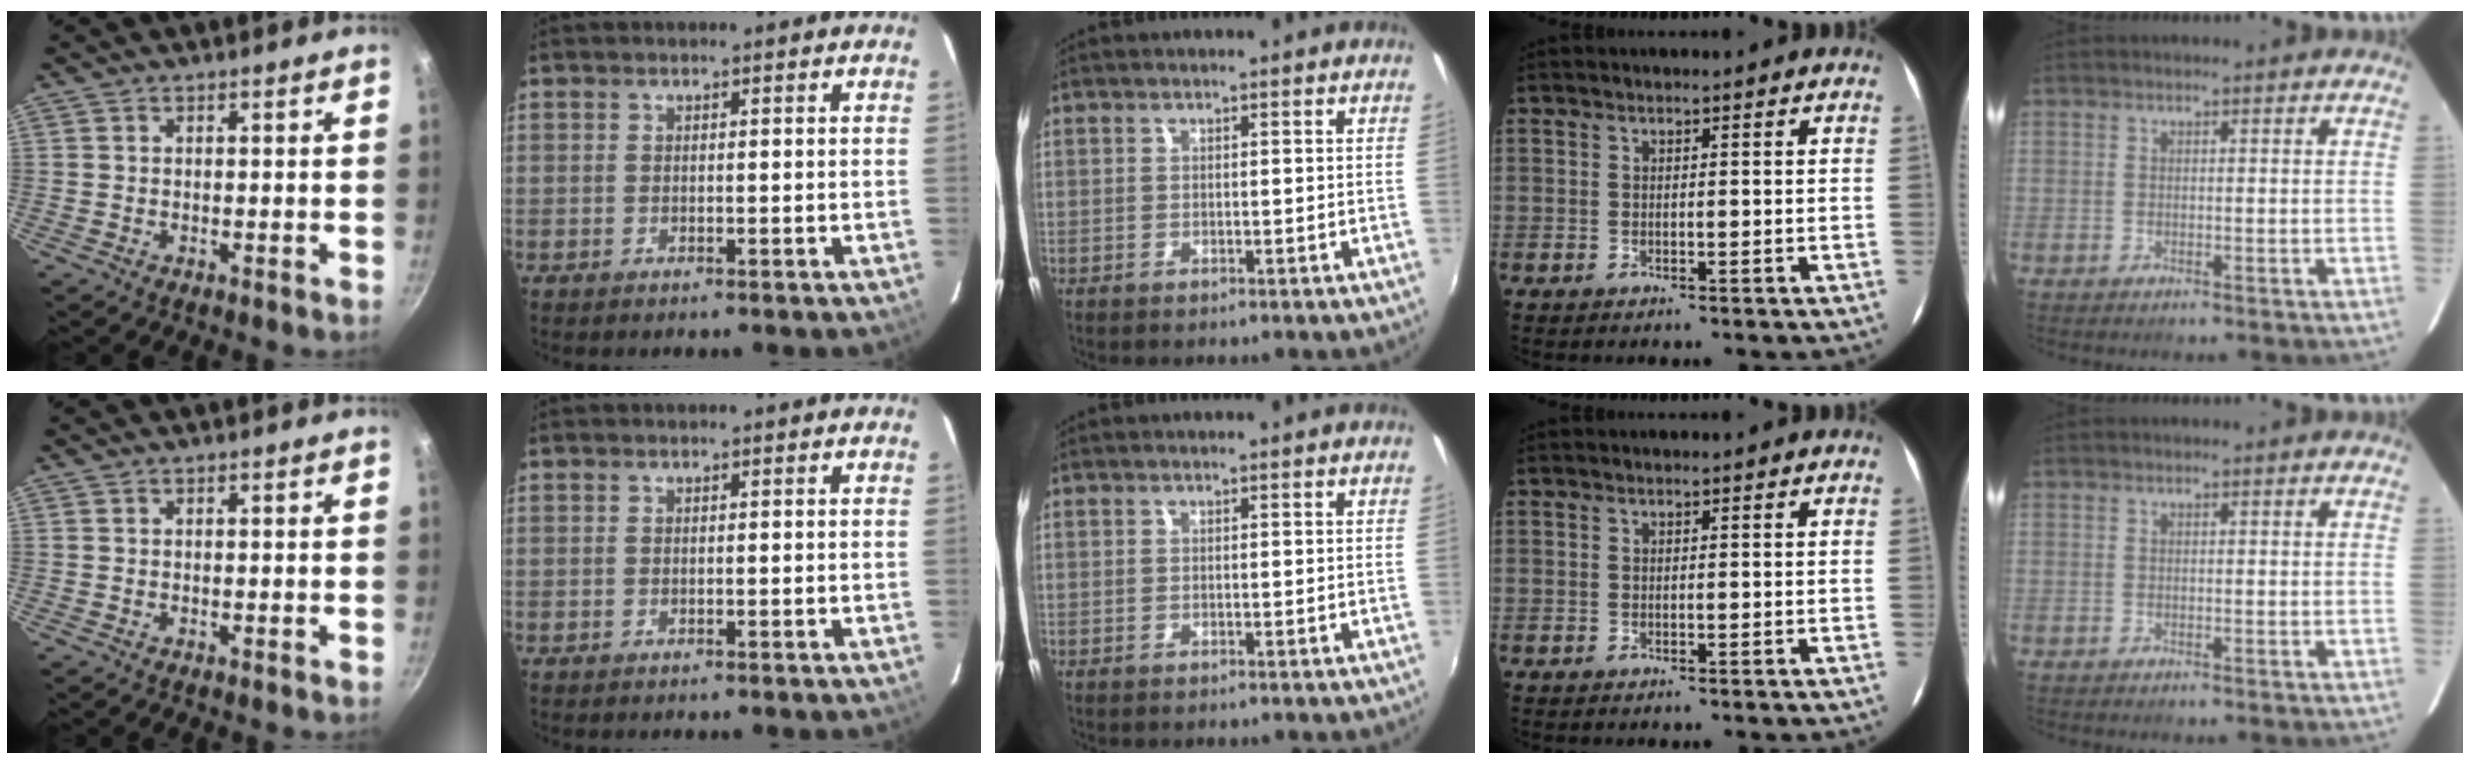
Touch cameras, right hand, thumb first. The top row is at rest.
{}